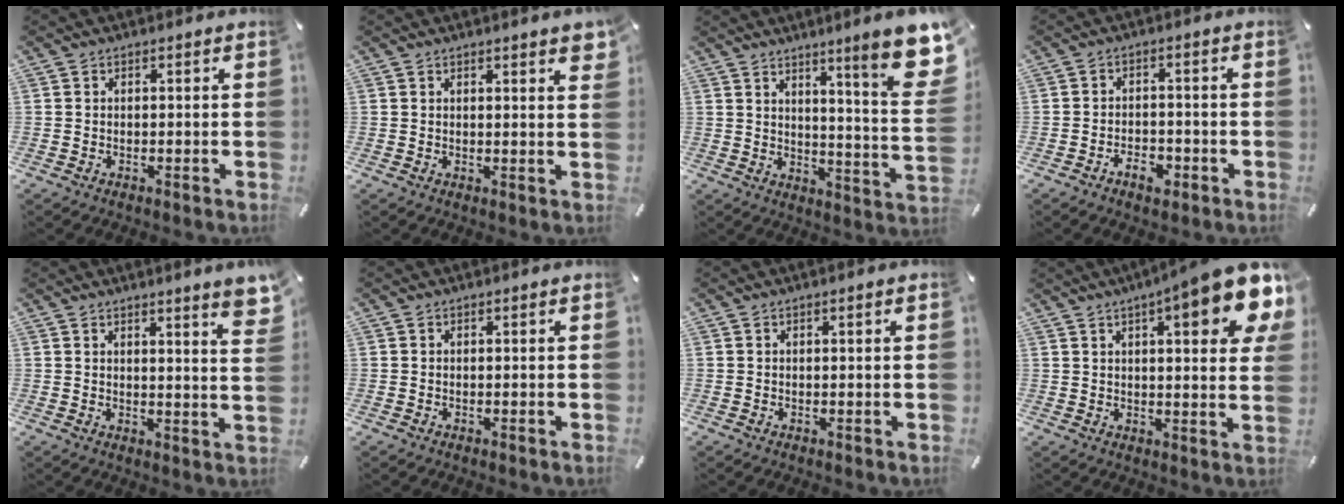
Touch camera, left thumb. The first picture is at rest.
{"total": 2.3, "force": [1.6, 0.1, 1.7], "torque": [-0.028, -0.003, 0.026]}
{"total": 14.7, "force": [8.5, 1.9, 11.9], "torque": [-0.167, -0.070, 0.130]}
{"total": 4.8, "force": [-3.0, 2.7, 2.4], "torque": [-0.043, 0.014, -0.055]}
{"total": 5.6, "force": [3.7, 0.0, 4.2], "torque": [-0.063, -0.026, 0.060]}
{"total": 0.0}
{"total": 0.8, "force": [0.2, 0.0, 0.8], "torque": [-0.013, -0.001, 0.003]}
{"total": 16.1, "force": [8.6, 3.7, 13.1], "torque": [-0.185, -0.043, 0.133]}